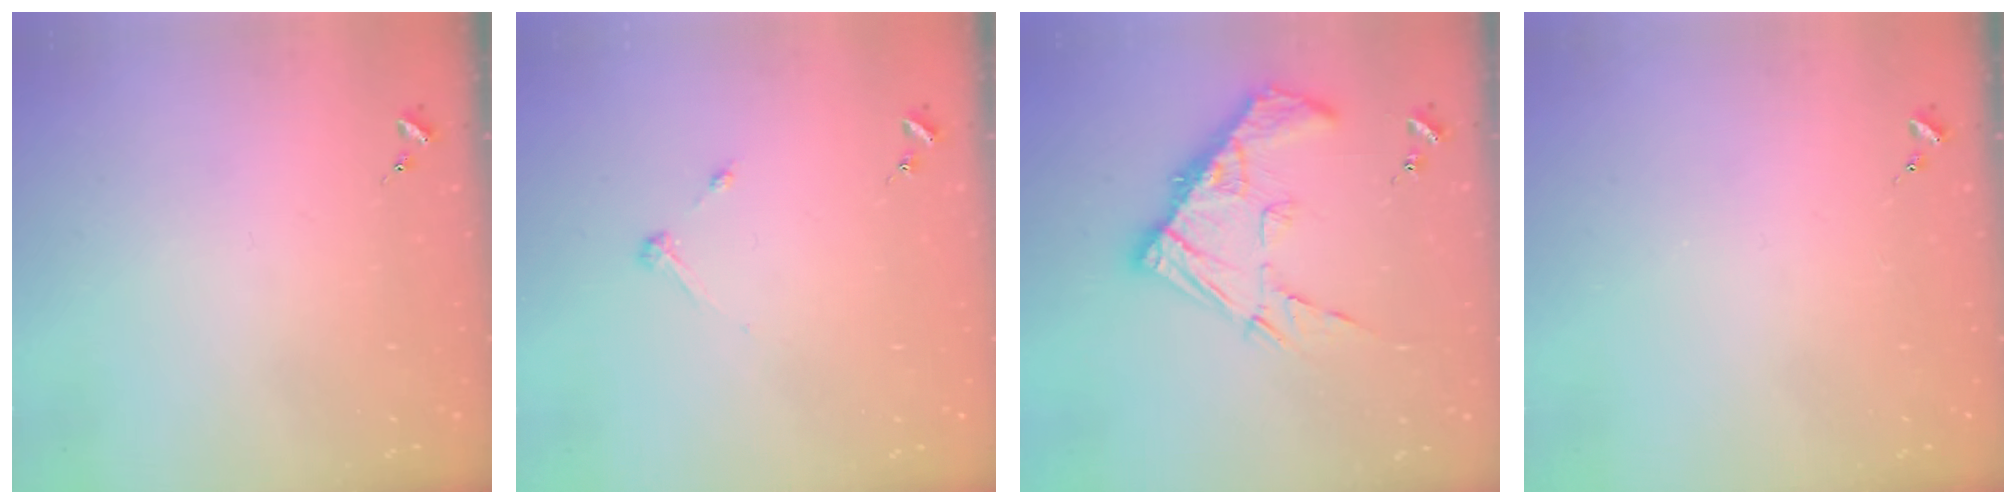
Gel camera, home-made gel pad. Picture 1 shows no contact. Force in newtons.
{"total": 3.2, "press": 3.2, "slide": 0.4}
{"total": 15.9, "press": 15.8, "slide": 1.5}
{"total": 0.0}